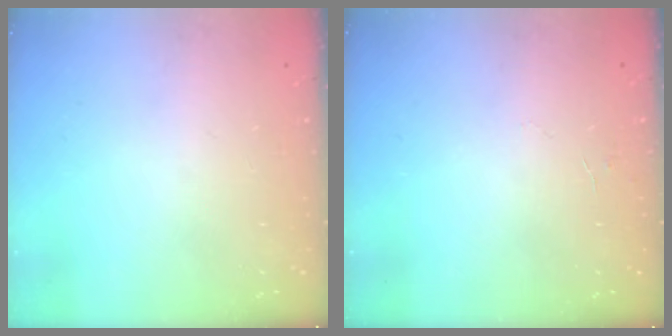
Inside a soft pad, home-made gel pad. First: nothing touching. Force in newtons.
{"total": 3.6, "press": 3.6, "slide": 0.3}